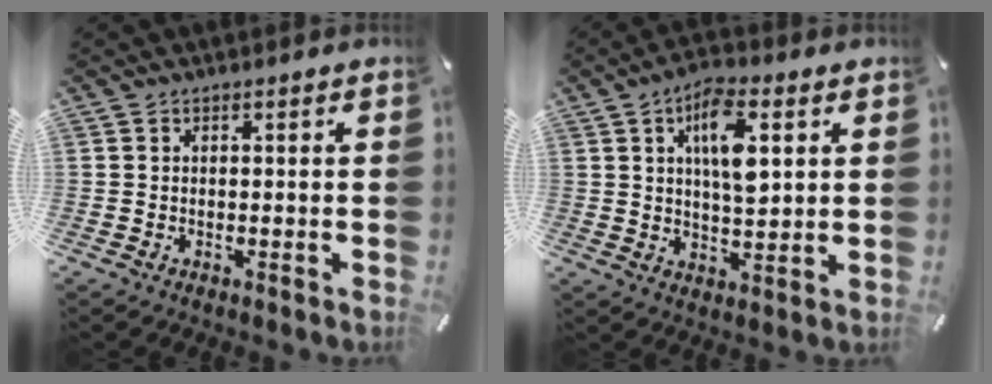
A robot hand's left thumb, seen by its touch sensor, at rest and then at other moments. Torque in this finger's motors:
{"motor_torque": [0.39, 0.84, 0.73, -0.71, 0.37]}